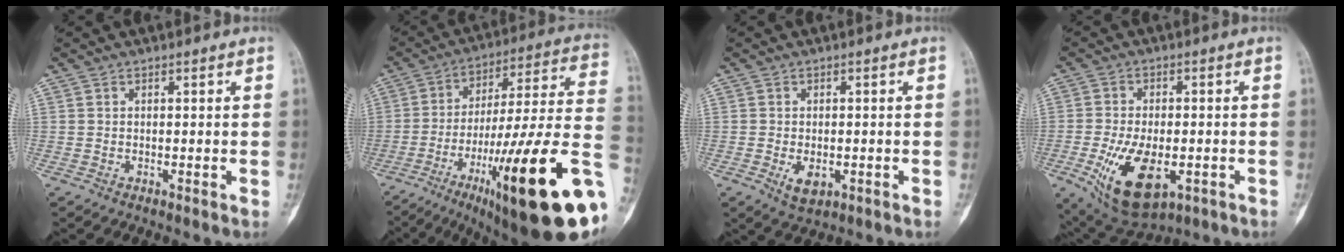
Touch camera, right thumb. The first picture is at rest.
{"total": 31.1, "force": [-11.2, 5.4, 28.5], "torque": [-0.384, 0.037, -0.165]}
{"total": 3.8, "force": [-1.2, 2.2, 2.8], "torque": [-0.035, -0.005, -0.014]}
{"total": 13.5, "force": [-4.5, 6.9, 10.7], "torque": [-0.177, -0.002, -0.061]}